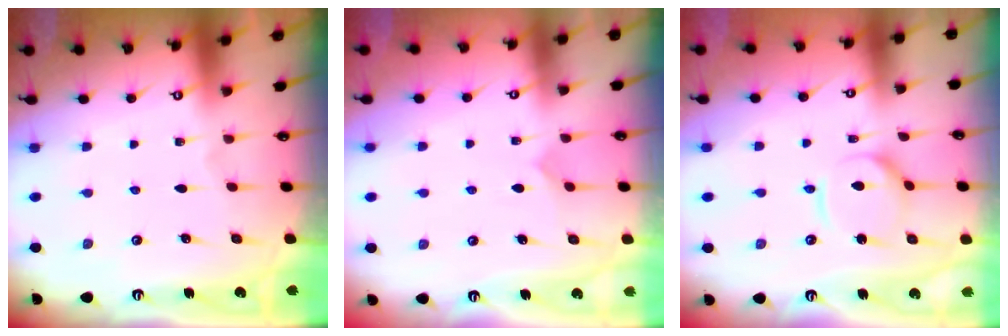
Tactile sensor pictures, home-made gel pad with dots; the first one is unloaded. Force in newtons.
{"total": 2.8, "press": 2.7, "slide": 0.2}
{"total": 6.5, "press": 6.5, "slide": 0.6}